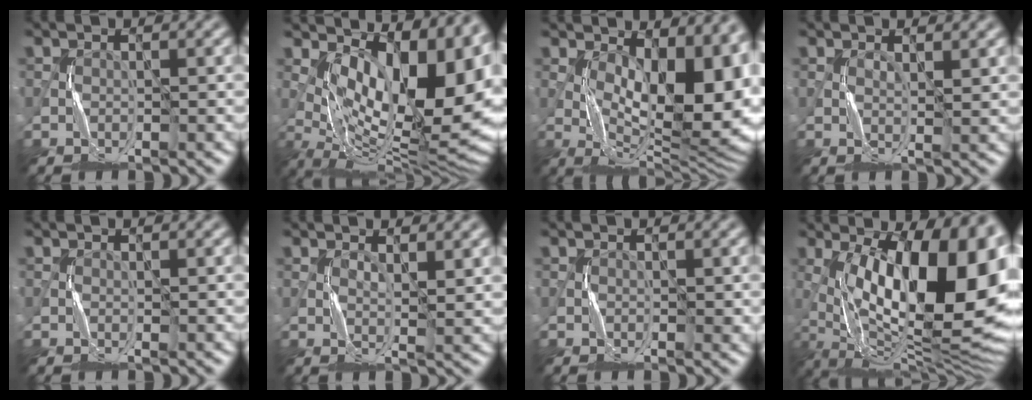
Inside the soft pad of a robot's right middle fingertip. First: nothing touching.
{"total": 13.8, "force": [1.7, 5.9, 12.3], "torque": [-0.182, -0.003, 0.037]}
{"total": 13.6, "force": [1.3, 6.4, 11.9], "torque": [-0.140, 0.001, 0.018]}
{"total": 1.4, "force": [0.7, 0.2, 1.2], "torque": [-0.023, -0.001, 0.013]}
{"total": 0.0}
{"total": 2.1, "force": [1.0, 0.4, 1.8], "torque": [-0.034, -0.003, 0.020]}
{"total": 0.6, "force": [0.1, 0.4, 0.4], "torque": [-0.002, 0.000, 0.001]}
{"total": 18.8, "force": [1.3, 6.9, 17.4], "torque": [-0.237, 0.015, 0.027]}